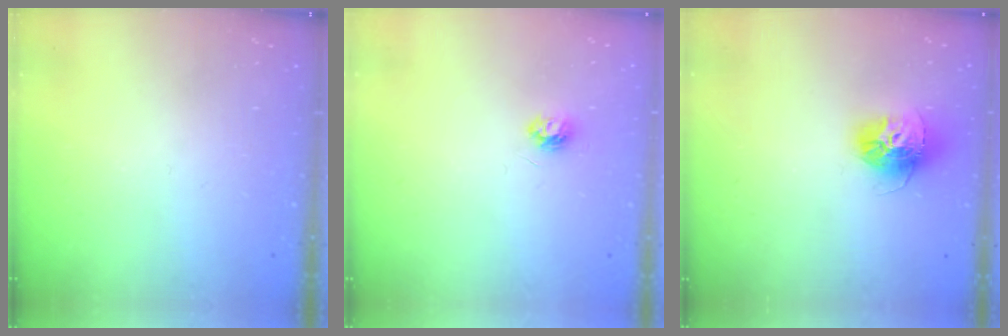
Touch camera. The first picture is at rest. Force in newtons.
{"total": 3.9, "press": 3.9, "slide": 0.5}
{"total": 13.8, "press": 13.8, "slide": 1.0}